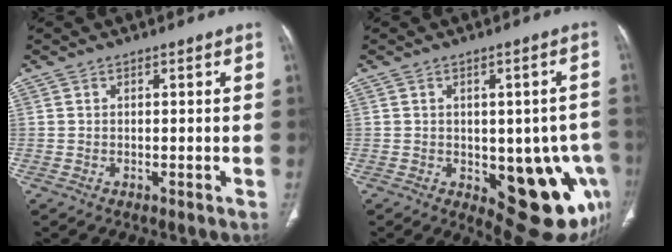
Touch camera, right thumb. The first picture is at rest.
{"total": 17.2, "force": [-5.4, 8.3, 14.0], "torque": [-0.107, 0.009, -0.044]}